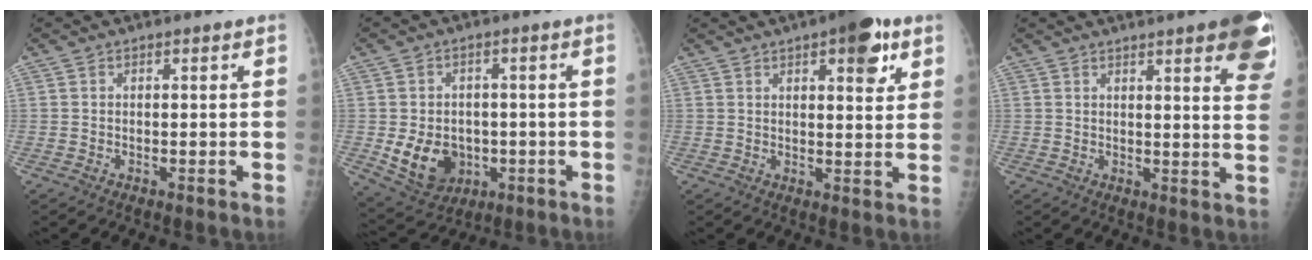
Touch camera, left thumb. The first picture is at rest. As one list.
[{"total": 9.9, "force": [-2.0, 8.0, 5.5], "torque": [-0.066, 0.002, -0.015]}, {"total": 9.0, "force": [4.6, 3.4, 6.9], "torque": [-0.068, -0.016, 0.057]}, {"total": 15.5, "force": [8.8, 3.3, 12.4], "torque": [-0.134, -0.029, 0.092]}]